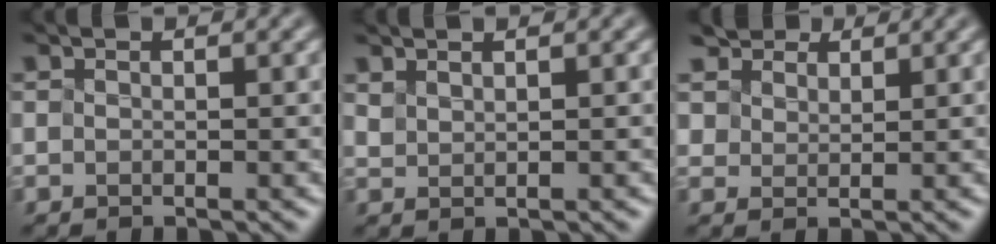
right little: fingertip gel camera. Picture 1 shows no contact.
{"total": 2.2, "force": [1.9, 0.8, 0.8], "torque": [-0.015, 0.020, 0.035]}
{"total": 3.0, "force": [2.7, 1.4, 0.0], "torque": [-0.032, -0.001, 0.077]}